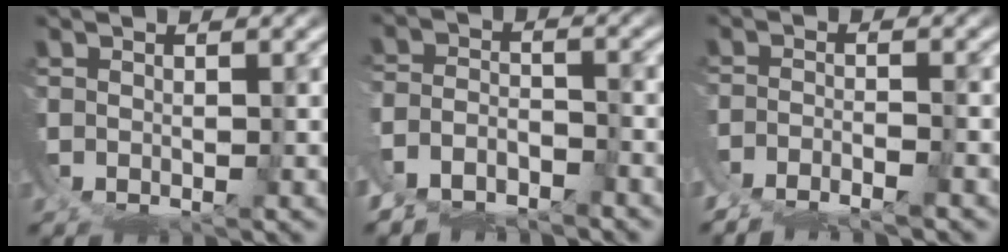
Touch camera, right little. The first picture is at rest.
{"total": 6.1, "force": [-3.9, 4.1, 2.3], "torque": [-0.049, -0.022, -0.066]}
{"total": 4.1, "force": [-3.7, 0.3, 1.7], "torque": [-0.021, -0.003, -0.061]}